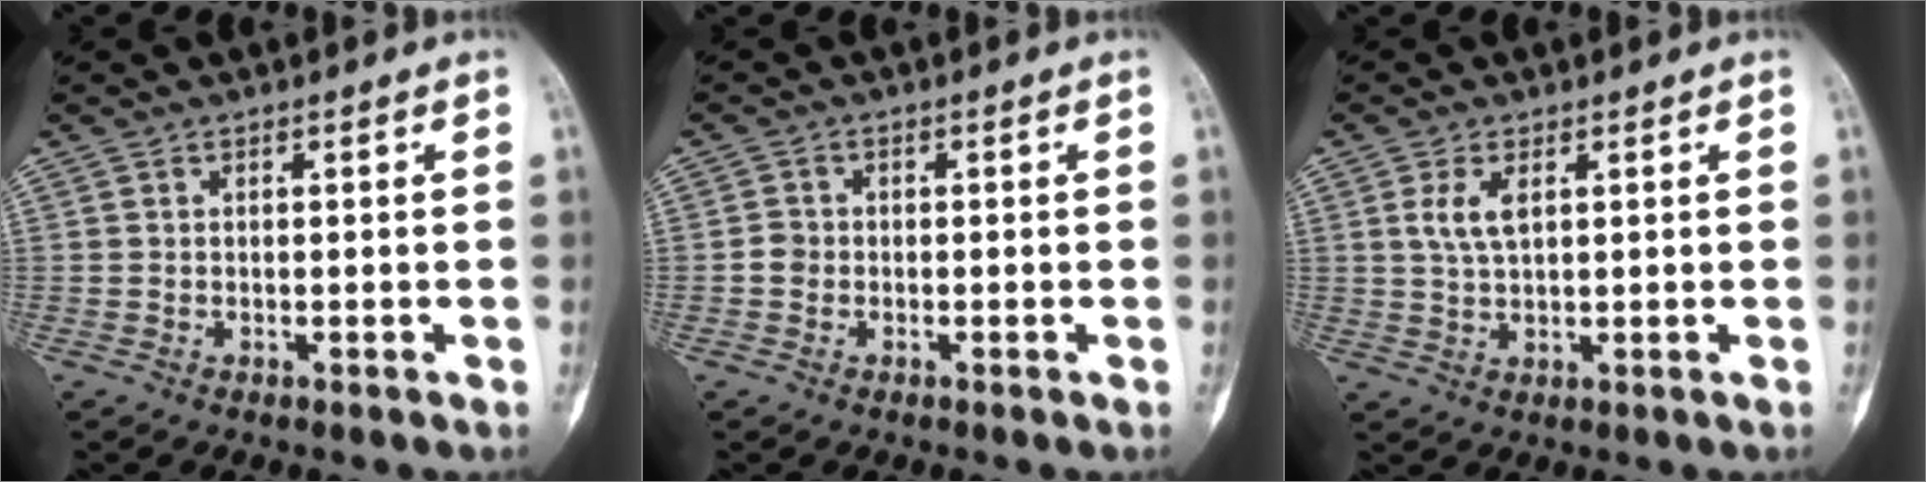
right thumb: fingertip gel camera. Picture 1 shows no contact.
{"total": 1.9, "force": [-0.4, 1.8, 0.7], "torque": [-0.002, 0.007, -0.011]}
{"total": 4.3, "force": [1.5, 2.0, 3.5], "torque": [-0.070, -0.002, 0.033]}